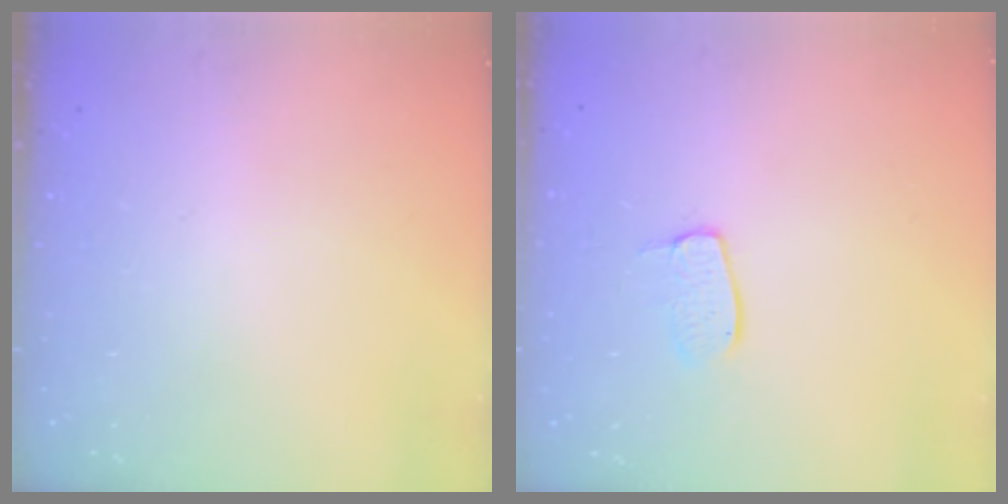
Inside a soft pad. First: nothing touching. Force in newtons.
{"total": 6.9, "press": 6.9, "slide": 0.4}